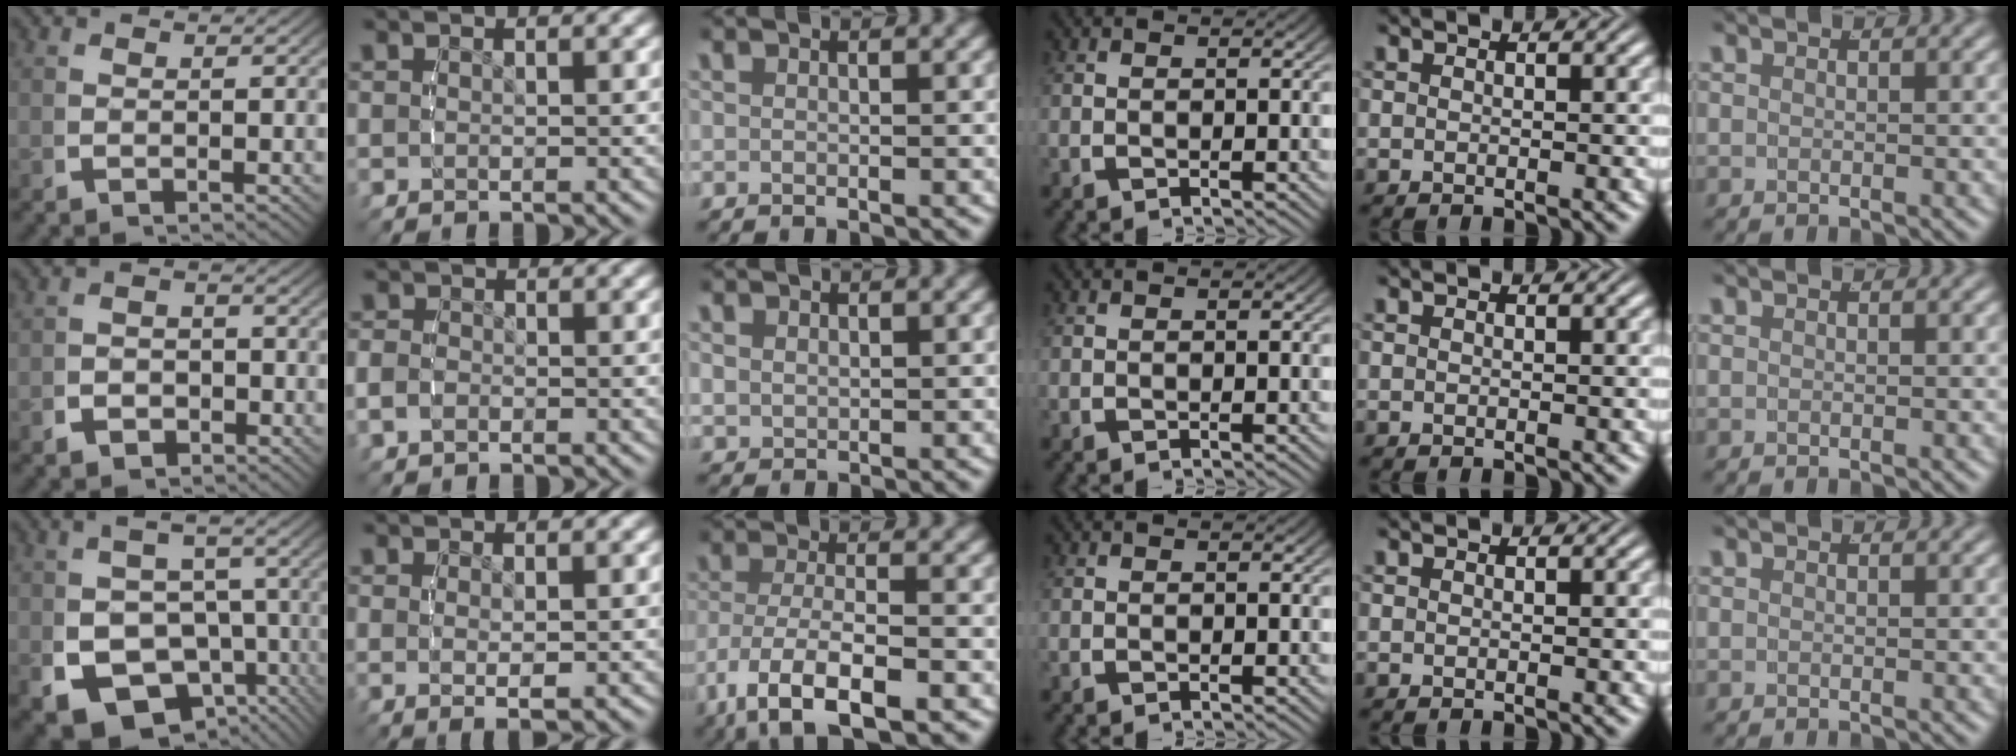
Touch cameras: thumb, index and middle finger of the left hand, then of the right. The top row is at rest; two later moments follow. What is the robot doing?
{"motion": "lift_and_place", "object": "cloth"}